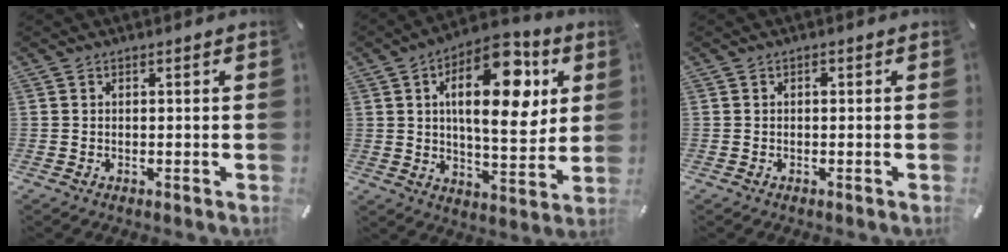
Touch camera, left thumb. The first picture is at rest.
{"total": 20.3, "force": [7.2, 10.0, 16.2], "torque": [-0.238, -0.027, 0.111]}
{"total": 0.6, "force": [0.0, 0.4, 0.4], "torque": [-0.010, 0.000, 0.000]}